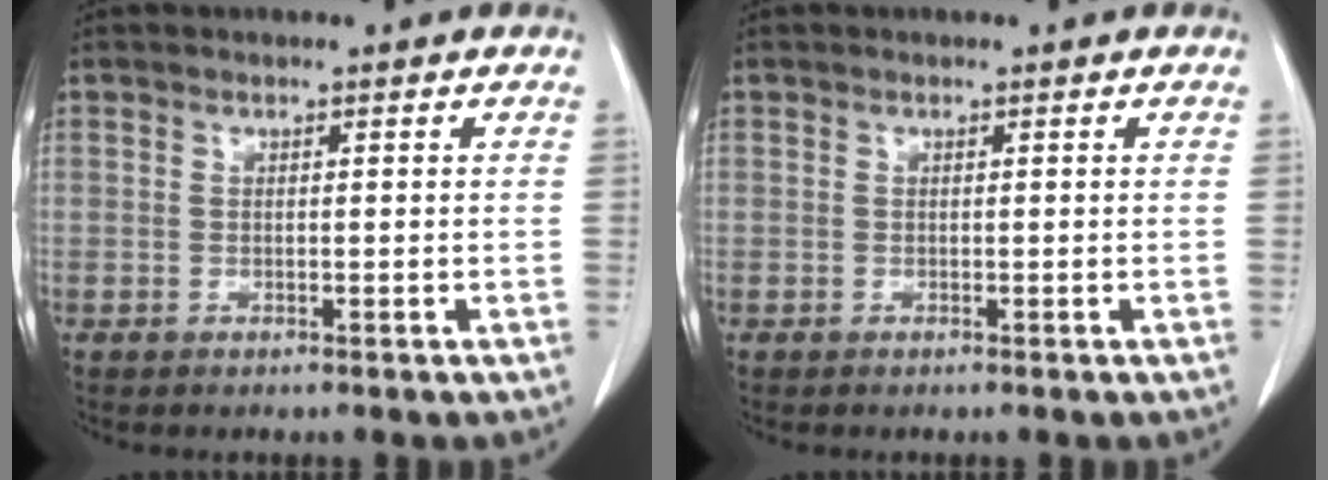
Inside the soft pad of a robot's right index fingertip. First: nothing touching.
{"total": 0.0}